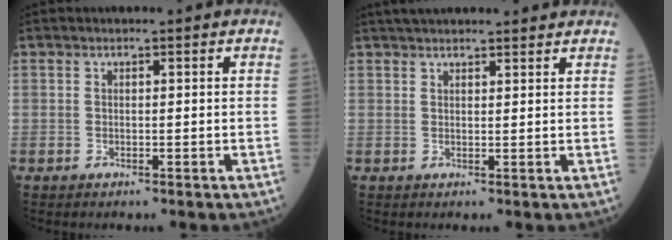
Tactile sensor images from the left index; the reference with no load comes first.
{"total": 9.8, "force": [9.0, 1.4, 3.7], "torque": [-0.055, 0.034, 0.123]}